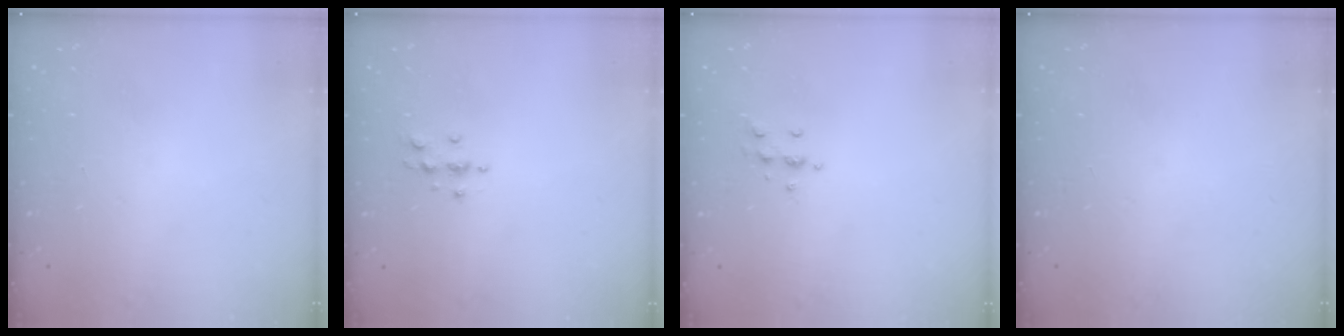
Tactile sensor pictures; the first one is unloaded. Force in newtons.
{"total": 3.5, "press": 3.4, "slide": 0.5}
{"total": 6.2, "press": 6.1, "slide": 0.7}
{"total": 0.0}